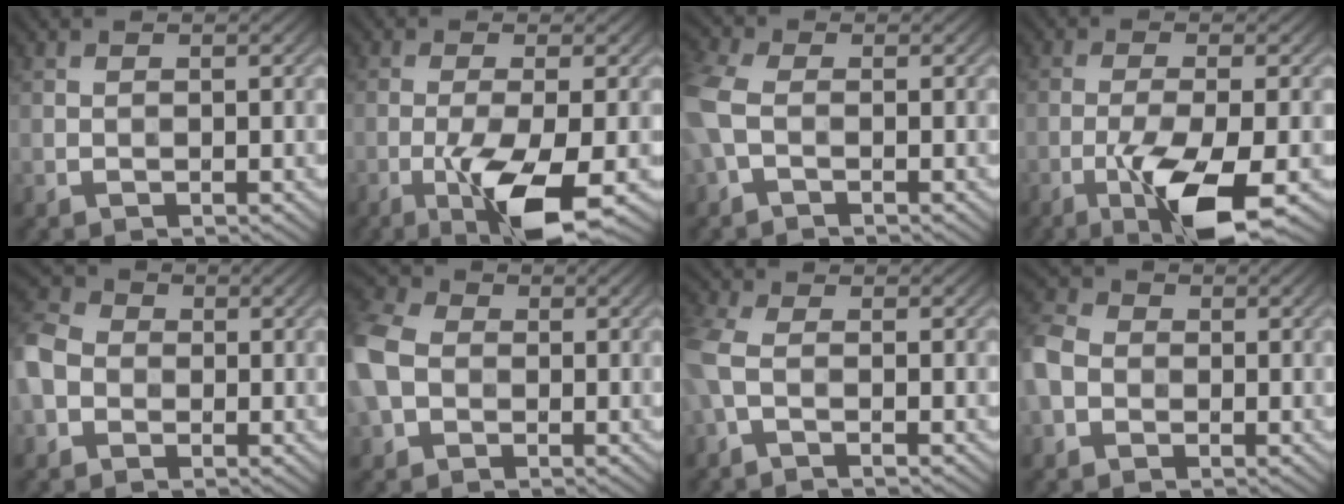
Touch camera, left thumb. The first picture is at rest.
{"total": 8.0, "force": [-3.4, 1.6, 7.1], "torque": [-0.125, -0.001, -0.063]}
{"total": 5.7, "force": [-0.7, 3.3, 4.6], "torque": [-0.138, 0.003, -0.024]}
{"total": 8.9, "force": [-4.1, 2.0, 7.6], "torque": [-0.135, -0.003, -0.075]}
{"total": 5.9, "force": [-1.5, 4.9, 2.9], "torque": [-0.092, 0.000, -0.047]}
{"total": 8.8, "force": [-0.8, 6.7, 5.6], "torque": [-0.180, -0.003, -0.027]}
{"total": 4.4, "force": [-1.2, 1.6, 3.9], "torque": [-0.107, -0.007, -0.039]}
{"total": 5.0, "force": [-1.1, 4.1, 2.6], "torque": [-0.079, 0.000, -0.036]}